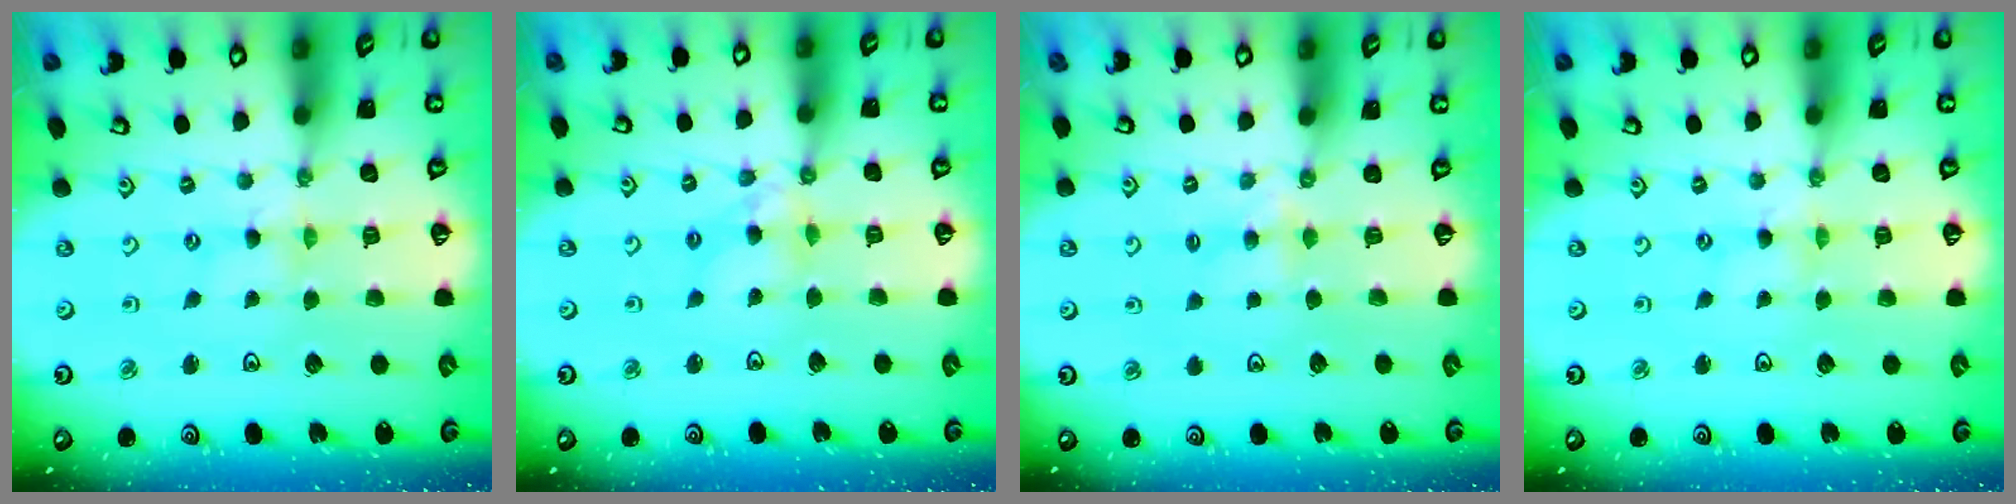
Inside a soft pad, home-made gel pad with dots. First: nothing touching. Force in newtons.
{"total": 6.4, "press": 6.4, "slide": 0.5}
{"total": 3.4, "press": 3.4, "slide": 0.5}
{"total": 0.0}